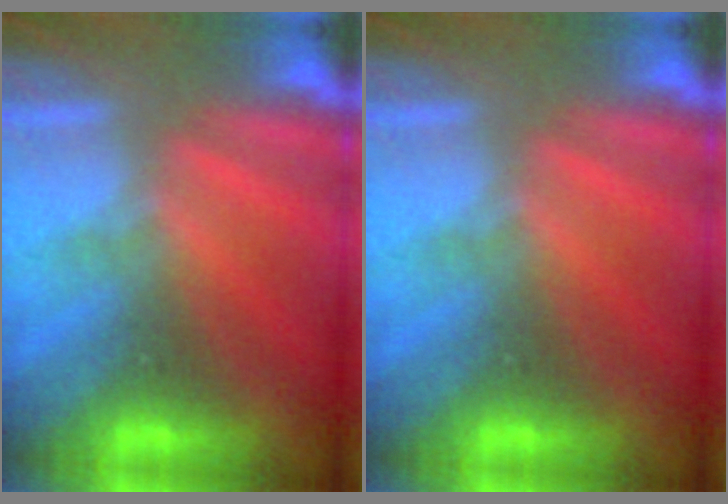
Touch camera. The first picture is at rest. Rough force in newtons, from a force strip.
{"total": 0.0}